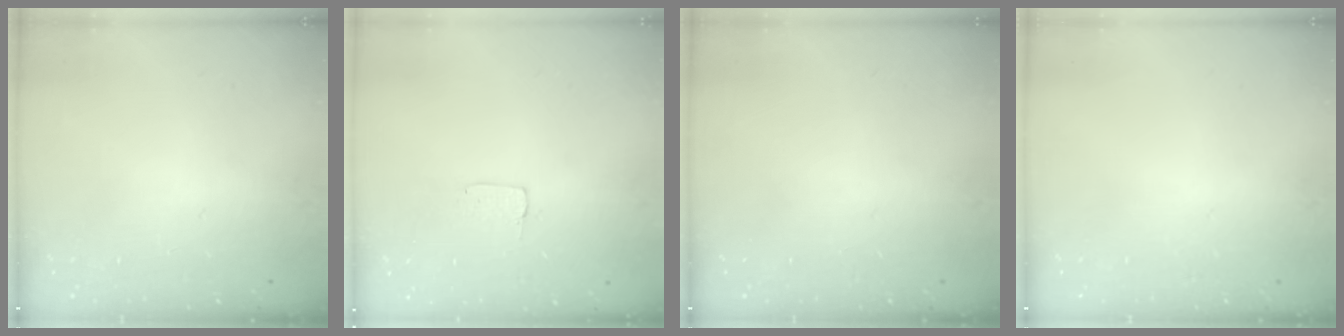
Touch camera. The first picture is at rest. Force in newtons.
{"total": 3.1, "press": 3.1, "slide": 0.2}
{"total": 0.0}
{"total": 0.0}